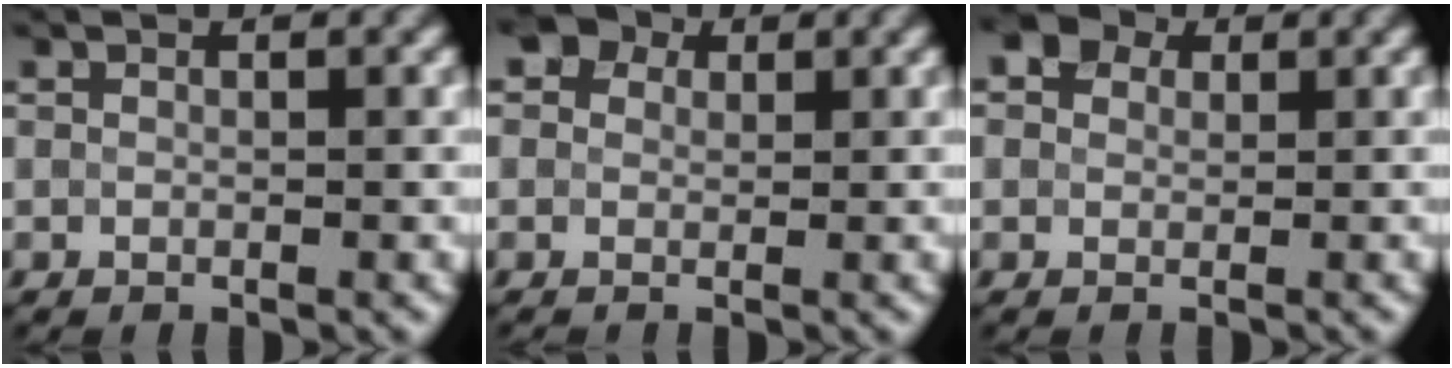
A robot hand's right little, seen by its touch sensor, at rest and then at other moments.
{"total": 4.2, "force": [1.6, 3.4, 1.7], "torque": [-0.021, 0.025, -0.007]}
{"total": 3.3, "force": [1.6, 2.5, 1.3], "torque": [-0.012, 0.020, 0.003]}